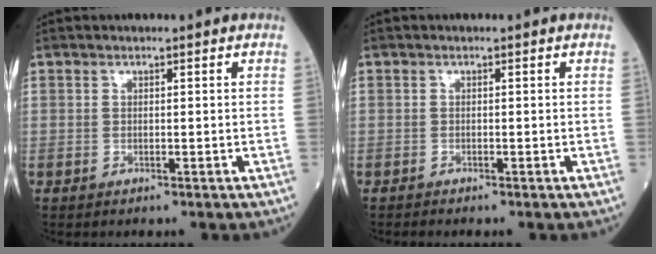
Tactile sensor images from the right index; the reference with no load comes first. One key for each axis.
{"total": 0.8, "fx": -0.7, "fy": 0.1, "fz": 0.2, "tx": -0.010, "ty": -0.003, "tz": -0.013}